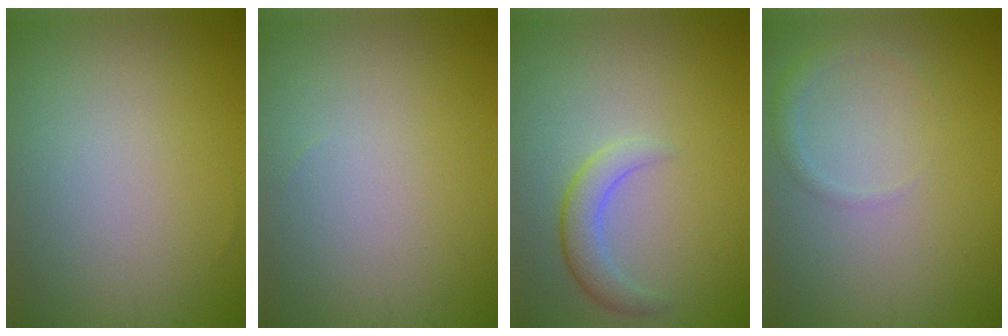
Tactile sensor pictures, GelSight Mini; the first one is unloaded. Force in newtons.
{"total": 0.0}
{"total": 2.5, "press": 2.5, "slide": 0.2}
{"total": 1.3, "press": 1.3, "slide": 0.1}